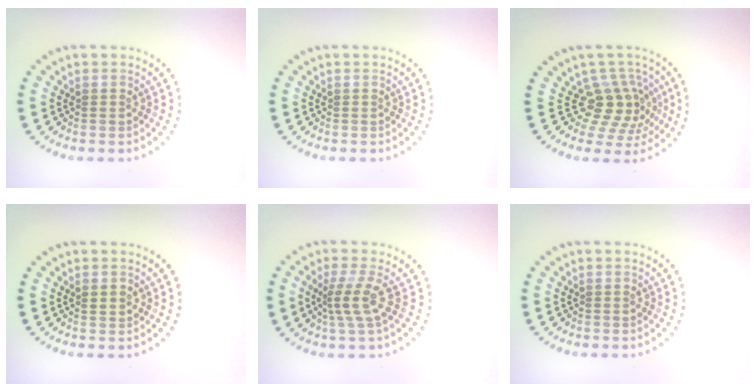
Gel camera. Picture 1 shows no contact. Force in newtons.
{"total": 0.0}
{"total": 4.3, "press": 3.1, "slide": 3.0}
{"total": 1.4, "press": 1.4, "slide": 0.0}
{"total": 2.6, "press": 1.8, "slide": 1.9}
{"total": 0.0}